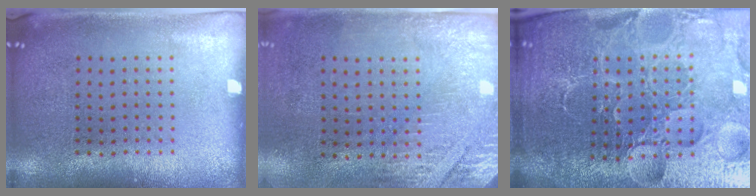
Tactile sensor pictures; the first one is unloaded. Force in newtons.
{"total": 2.9, "press": 2.5, "slide": 1.5}
{"total": 6.8, "press": 6.0, "slide": 3.2}